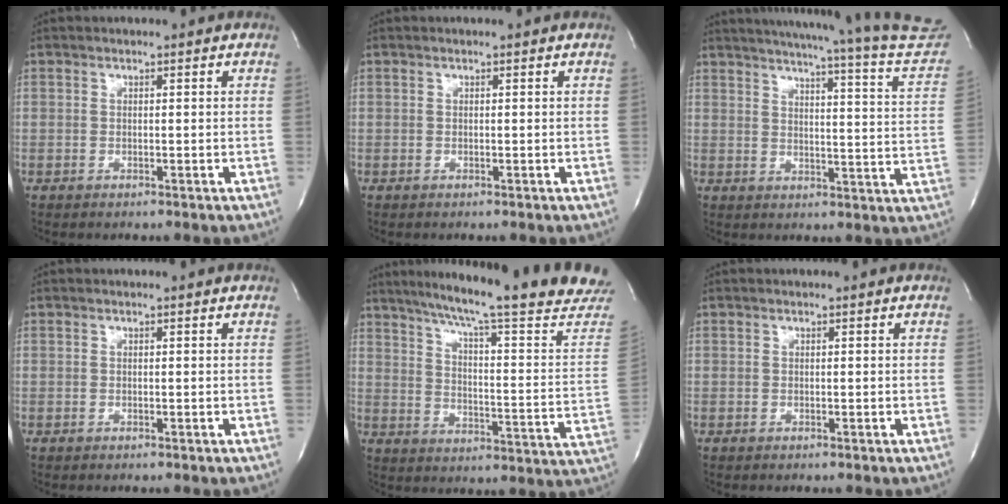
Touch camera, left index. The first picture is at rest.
{"total": 0.0}
{"total": 26.8, "force": [24.8, -0.5, 10.1], "torque": [-0.146, -0.098, 0.287]}
{"total": 0.0}
{"total": 25.5, "force": [21.7, 0.1, 13.5], "torque": [-0.202, -0.059, 0.276]}
{"total": 0.0}